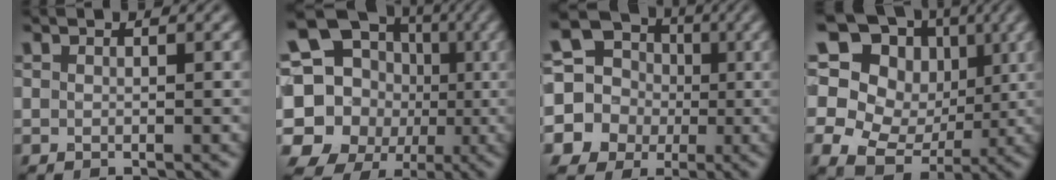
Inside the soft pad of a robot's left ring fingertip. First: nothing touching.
{"total": 19.3, "force": [-1.4, 17.8, 7.2], "torque": [-0.159, -0.001, -0.055]}
{"total": 14.2, "force": [-1.2, 13.5, 3.9], "torque": [-0.121, -0.003, -0.055]}
{"total": 14.5, "force": [4.1, 12.3, 6.5], "torque": [-0.157, 0.045, 0.054]}